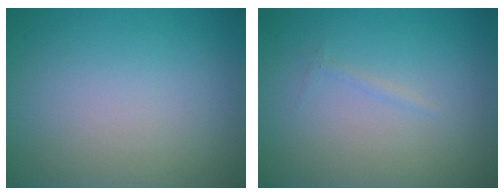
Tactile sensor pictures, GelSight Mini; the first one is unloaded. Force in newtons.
{"total": 0.5, "press": 0.5, "slide": 0.0}